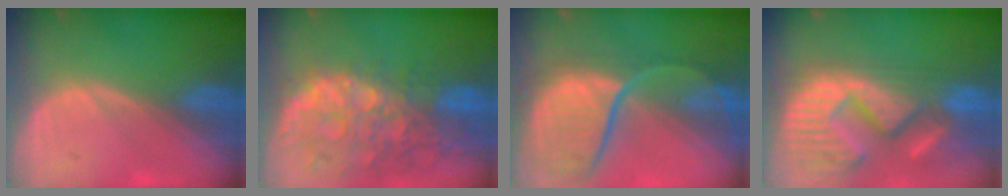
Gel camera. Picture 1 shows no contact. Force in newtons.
{"total": 13.9, "press": 11.3, "slide": 8.1}
{"total": 12.0, "press": 9.9, "slide": 6.8}
{"total": 15.4, "press": 12.6, "slide": 8.8}